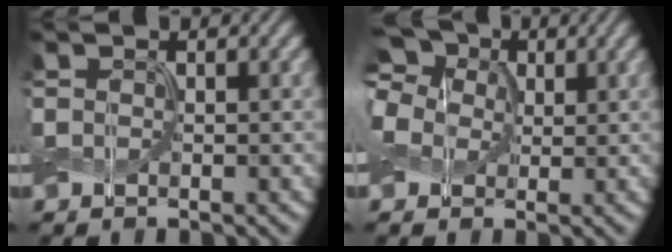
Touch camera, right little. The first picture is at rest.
{"total": 8.9, "force": [3.7, 6.4, 5.0], "torque": [-0.100, 0.033, 0.028]}